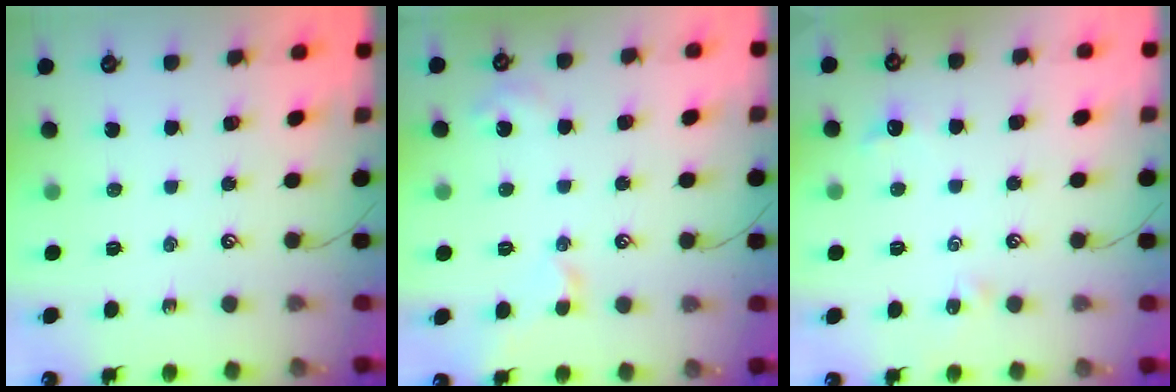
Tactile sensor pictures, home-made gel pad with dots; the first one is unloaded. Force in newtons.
{"total": 2.1, "press": 2.0, "slide": 0.6}
{"total": 1.8, "press": 1.7, "slide": 0.5}